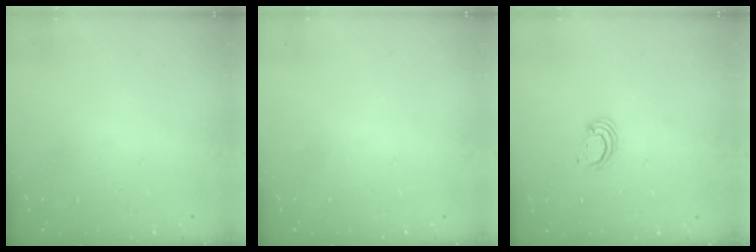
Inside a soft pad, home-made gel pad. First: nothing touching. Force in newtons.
{"total": 0.0}
{"total": 2.5, "press": 2.5, "slide": 0.2}